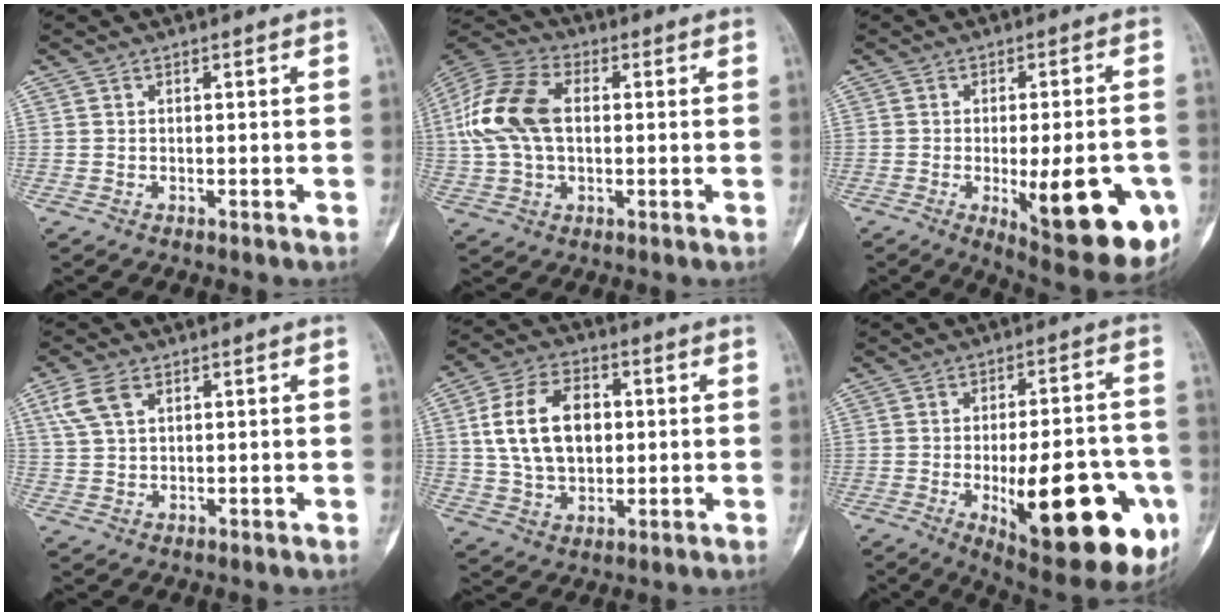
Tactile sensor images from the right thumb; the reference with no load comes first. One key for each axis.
{"total": 15.8, "fx": 1.6, "fy": 10.0, "fz": 12.1, "tx": -0.253, "ty": 0.024, "tz": 0.026}
{"total": 19.4, "fx": -5.7, "fy": 6.4, "fz": 17.4, "tx": -0.182, "ty": -0.003, "tz": -0.055}
{"total": 5.4, "fx": 2.6, "fy": 3.0, "fz": 3.6, "tx": -0.077, "ty": 0.003, "tz": 0.057}
{"total": 14.6, "fx": 2.2, "fy": 9.7, "fz": 10.7, "tx": -0.163, "ty": 0.004, "tz": 0.037}
{"total": 25.2, "fx": -7.5, "fy": 9.2, "fz": 22.2, "tx": -0.249, "ty": 0.003, "tz": -0.082}